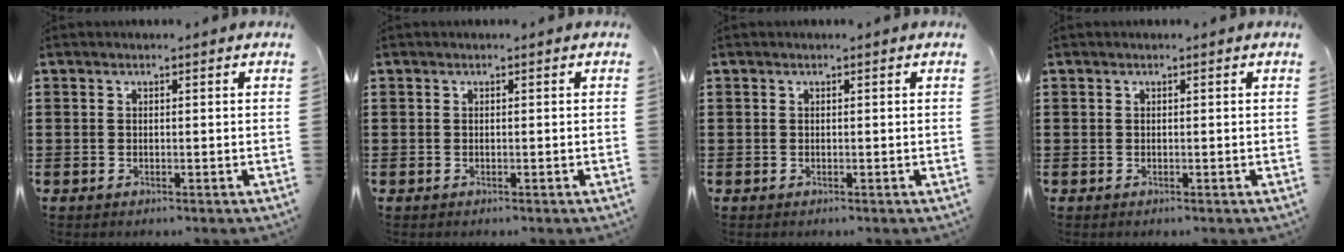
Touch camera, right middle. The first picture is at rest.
{"total": 0.0}
{"total": 0.0}
{"total": 0.0}